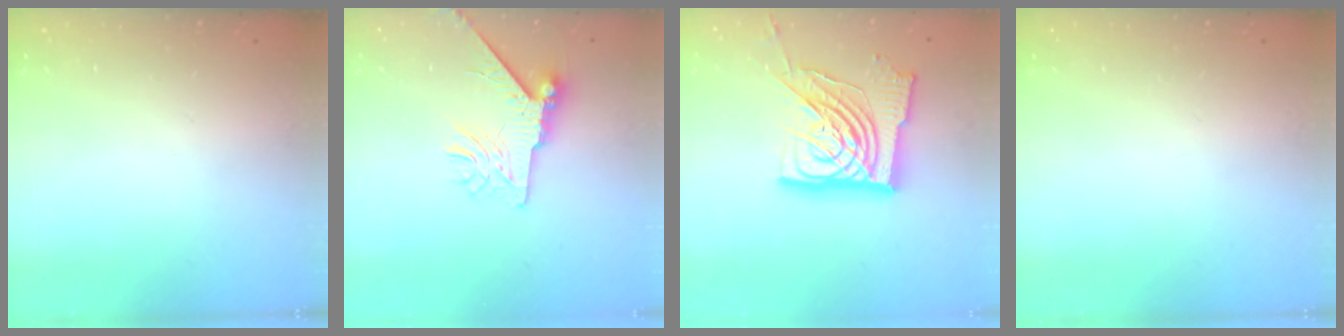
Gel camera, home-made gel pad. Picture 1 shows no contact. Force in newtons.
{"total": 11.5, "press": 11.4, "slide": 1.2}
{"total": 26.7, "press": 26.5, "slide": 3.2}
{"total": 0.0}